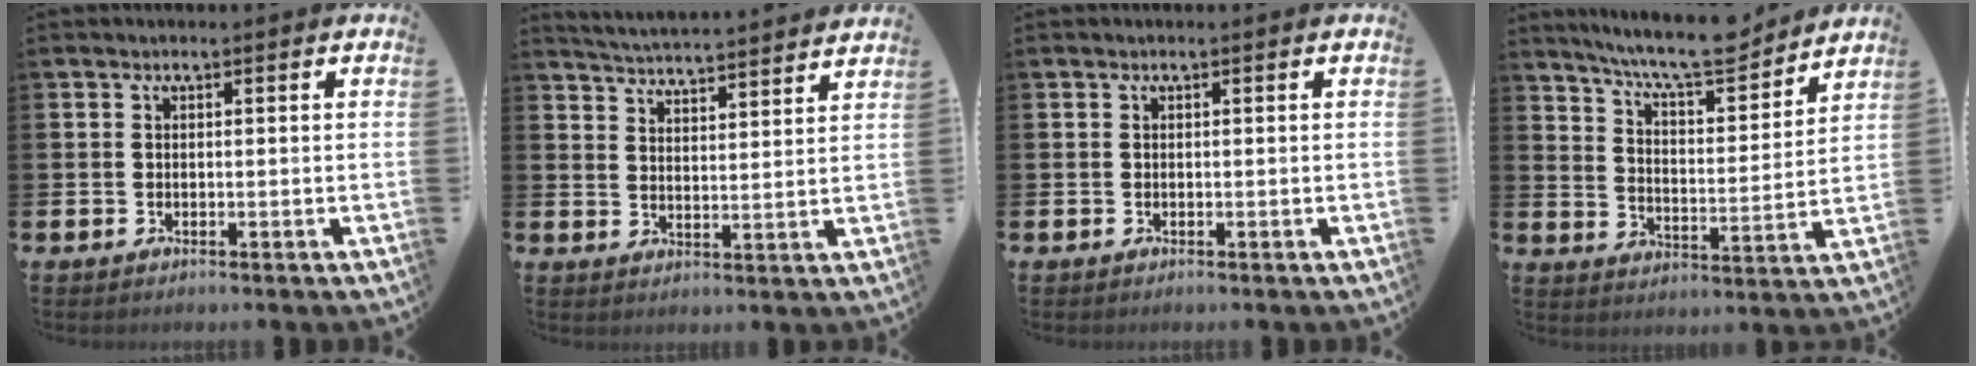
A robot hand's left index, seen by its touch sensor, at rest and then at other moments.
{"total": 5.0, "force": [5.0, -0.3, 0.2], "torque": [-0.026, -0.039, 0.088]}
{"total": 0.0}
{"total": 9.3, "force": [8.6, 1.3, 3.3], "torque": [-0.081, -0.058, 0.149]}